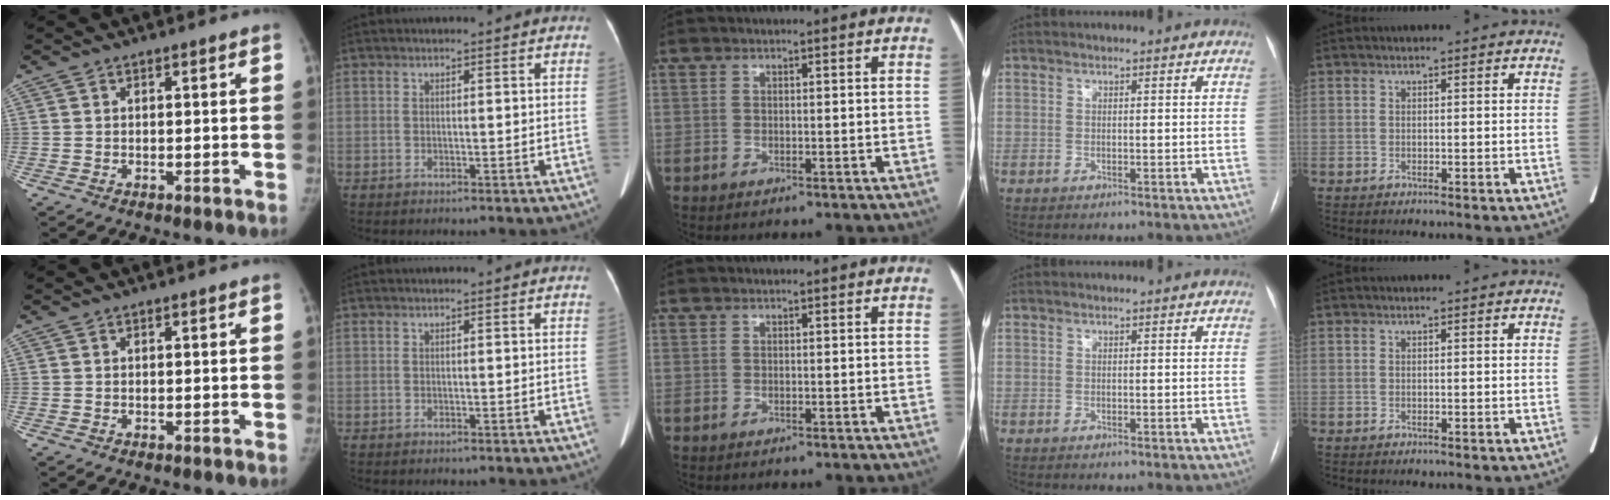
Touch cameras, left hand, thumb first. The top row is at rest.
{}